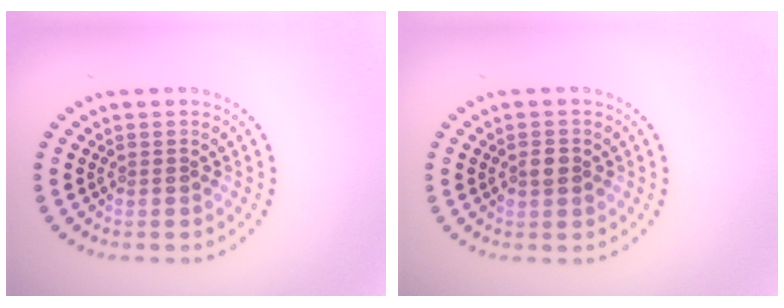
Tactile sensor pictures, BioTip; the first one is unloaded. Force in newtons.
{"total": 2.1, "press": 2.1, "slide": 0.2}